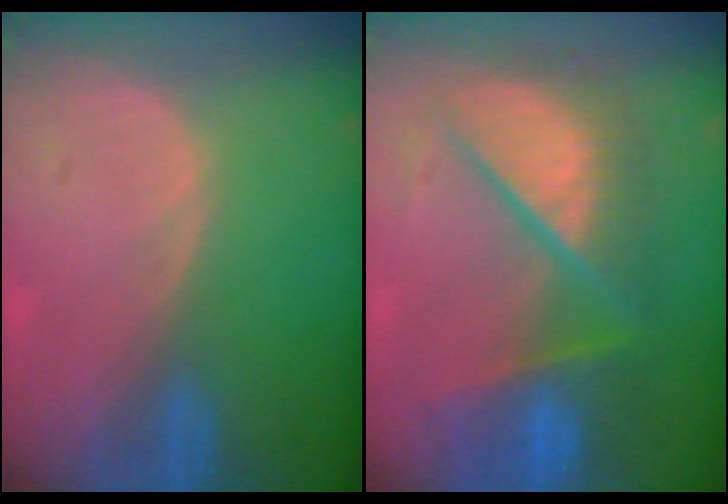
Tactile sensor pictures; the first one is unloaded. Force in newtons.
{"total": 10.7, "press": 10.6, "slide": 1.4}